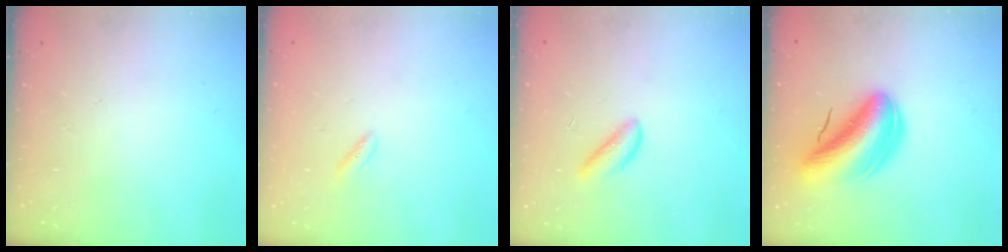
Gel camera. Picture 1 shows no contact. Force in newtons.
{"total": 1.4, "press": 1.3, "slide": 0.6}
{"total": 2.7, "press": 2.7, "slide": 0.3}
{"total": 12.3, "press": 11.7, "slide": 3.8}